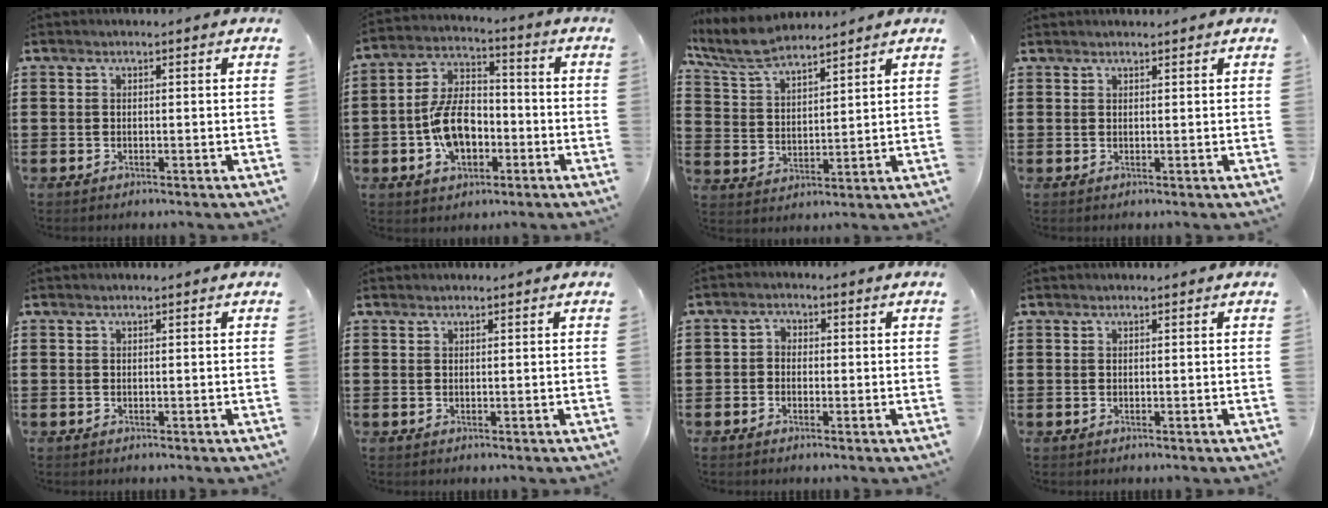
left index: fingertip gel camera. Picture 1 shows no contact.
{"total": 9.9, "force": [-2.7, 6.1, 7.3], "torque": [-0.168, 0.013, -0.054]}
{"total": 7.1, "force": [6.3, 1.5, 3.1], "torque": [-0.081, -0.017, 0.115]}
{"total": 0.8, "force": [0.8, 0.1, 0.0], "torque": [-0.002, -0.001, 0.017]}
{"total": 0.0}
{"total": 0.6, "force": [0.6, 0.2, 0.1], "torque": [-0.004, 0.000, 0.012]}
{"total": 1.6, "force": [-0.7, 1.3, 0.5], "torque": [-0.015, 0.008, -0.018]}
{"total": 1.0, "force": [0.7, 0.0, 0.8], "torque": [-0.015, -0.001, 0.013]}